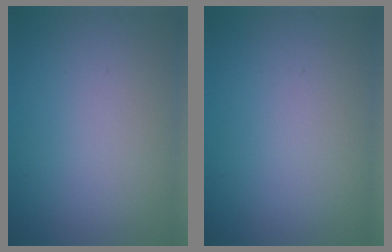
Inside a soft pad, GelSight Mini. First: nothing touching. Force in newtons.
{"total": 0.0}